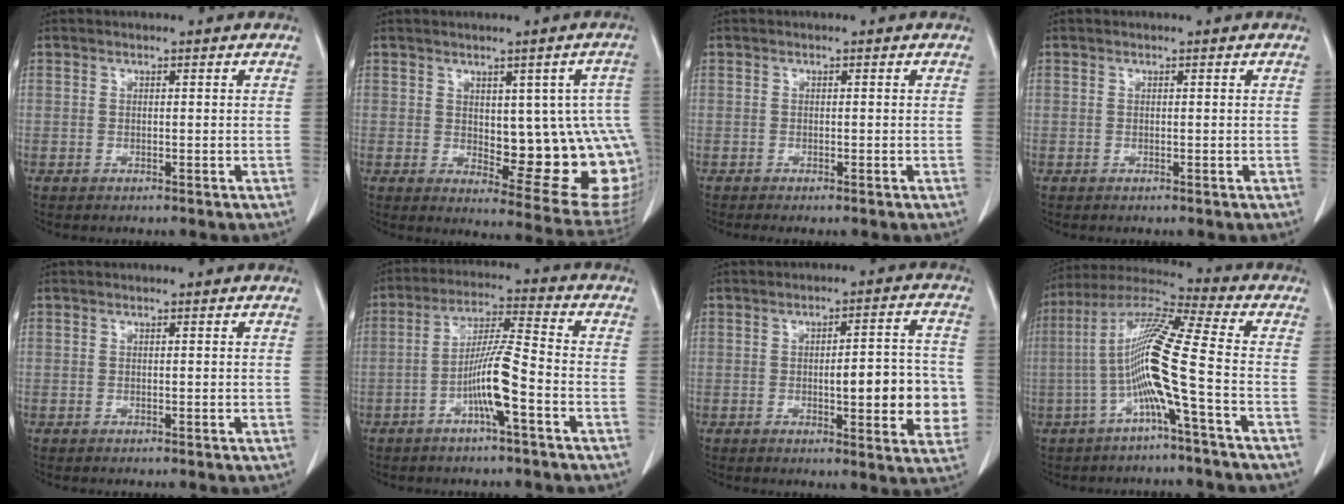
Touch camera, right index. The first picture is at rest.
{"total": 14.7, "force": [-0.3, 5.4, 13.7], "torque": [-0.125, 0.008, 0.014]}
{"total": 0.9, "force": [-0.8, -0.1, 0.6], "torque": [-0.009, -0.002, -0.012]}
{"total": 0.0}
{"total": 0.0}
{"total": 8.4, "force": [-3.3, -0.1, 7.7], "torque": [-0.152, 0.009, -0.063]}
{"total": 10.3, "force": [-1.3, 2.7, 9.9], "torque": [-0.120, 0.013, -0.011]}
{"total": 12.3, "force": [-3.0, -1.4, 11.9], "torque": [-0.236, 0.013, -0.069]}